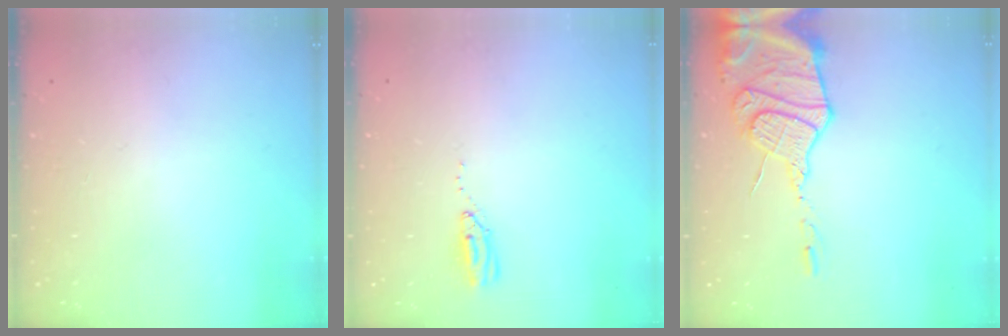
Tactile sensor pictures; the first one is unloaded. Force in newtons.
{"total": 3.6, "press": 3.5, "slide": 0.3}
{"total": 16.4, "press": 16.3, "slide": 1.7}